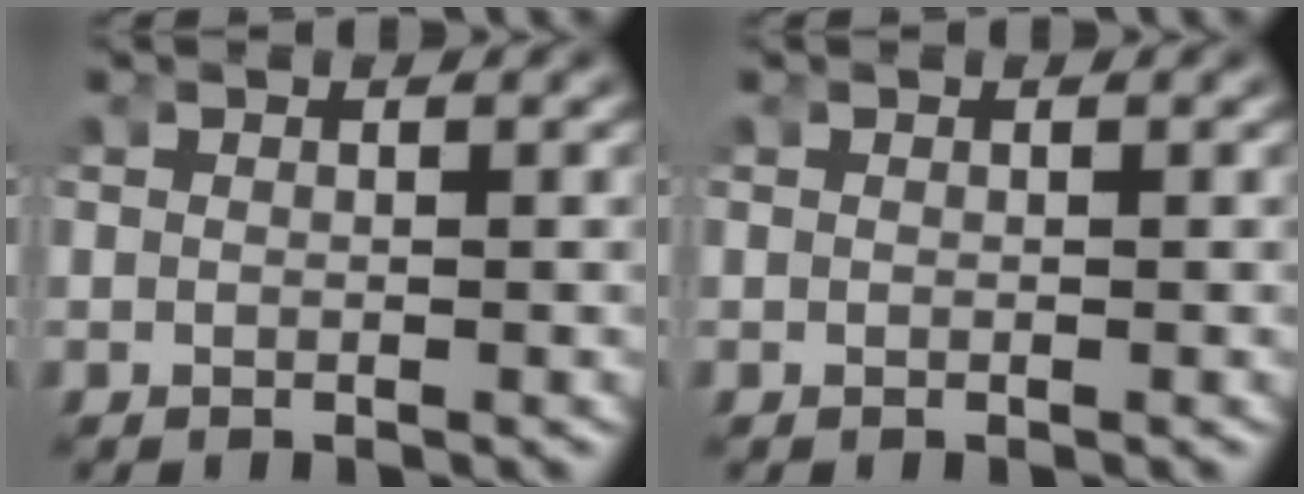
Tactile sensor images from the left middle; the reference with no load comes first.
{"total": 0.0}